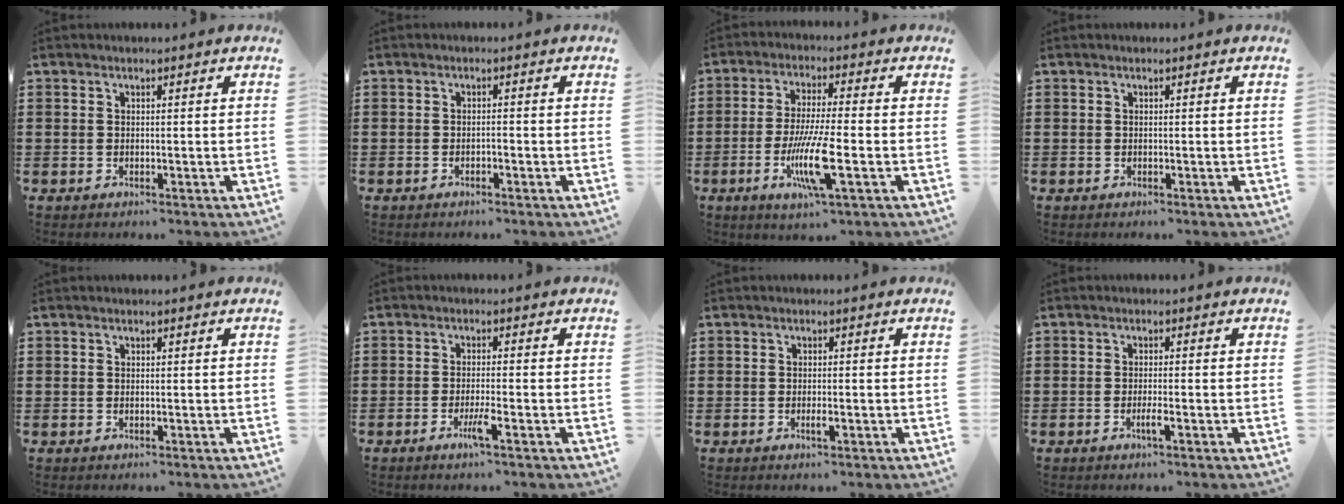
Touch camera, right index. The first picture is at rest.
{"total": 0.7, "force": [-0.5, 0.0, 0.5], "torque": [-0.012, -0.005, -0.008]}
{"total": 9.8, "force": [-3.2, 1.4, 9.2], "torque": [-0.182, -0.018, -0.059]}
{"total": 0.0}
{"total": 0.0}
{"total": 3.3, "force": [-1.6, -0.1, 2.9], "torque": [-0.062, -0.017, -0.032]}
{"total": 1.3, "force": [-0.5, 0.3, 1.1], "torque": [-0.022, -0.003, -0.008]}
{"total": 2.0, "force": [-1.0, 0.1, 1.8], "torque": [-0.037, -0.005, -0.020]}